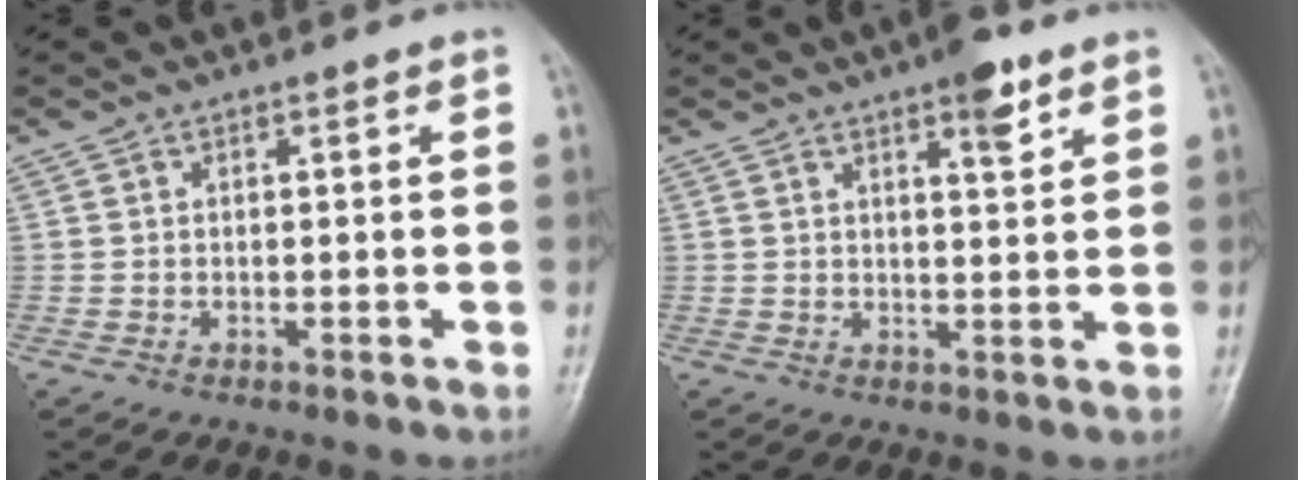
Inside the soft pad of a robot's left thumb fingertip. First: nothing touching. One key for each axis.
{"total": 5.4, "fx": 3.4, "fy": 1.5, "fz": 4.0, "tx": -0.048, "ty": -0.018, "tz": 0.046}